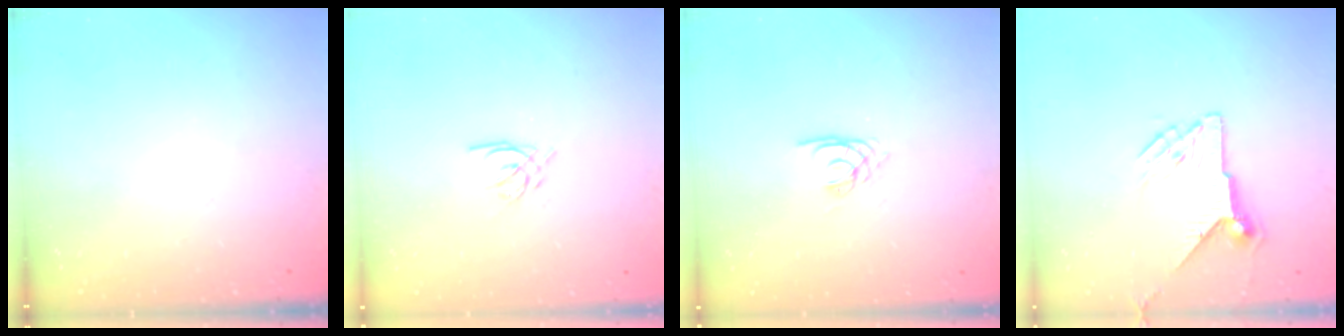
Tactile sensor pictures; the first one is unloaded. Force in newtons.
{"total": 3.4, "press": 3.4, "slide": 0.2}
{"total": 2.1, "press": 2.1, "slide": 0.3}
{"total": 7.5, "press": 7.5, "slide": 0.4}